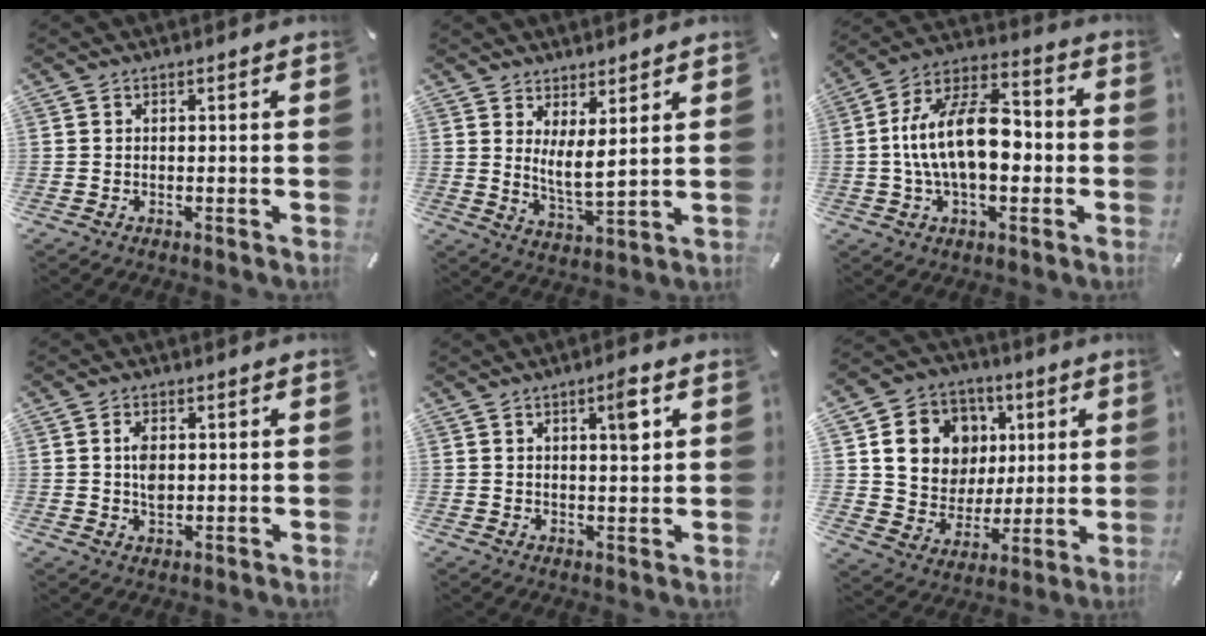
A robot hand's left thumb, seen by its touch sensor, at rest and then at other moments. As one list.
[{"total": 5.7, "force": [3.2, 1.8, 4.4], "torque": [-0.078, -0.019, 0.057]}, {"total": 17.2, "force": [-1.4, 9.9, 14.1], "torque": [-0.268, 0.013, -0.026]}, {"total": 4.2, "force": [0.5, 2.6, 3.2], "torque": [-0.067, 0.000, 0.004]}, {"total": 5.5, "force": [2.3, 1.5, 4.8], "torque": [-0.066, -0.010, 0.030]}, {"total": 14.8, "force": [4.8, 13.0, 5.2], "torque": [-0.083, -0.016, 0.100]}]